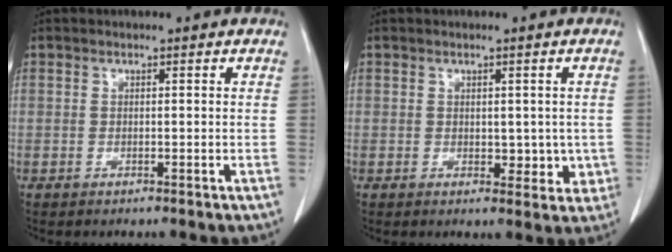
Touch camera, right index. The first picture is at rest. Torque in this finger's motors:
{"motor_torque": [0.05, 0.17, 0.03, 0.01]}